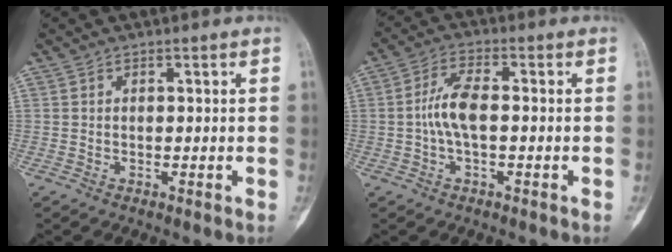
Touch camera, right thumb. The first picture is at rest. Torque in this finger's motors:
{"motor_torque": [0.07, 0.08, 0.03, -0.02, 0.02]}